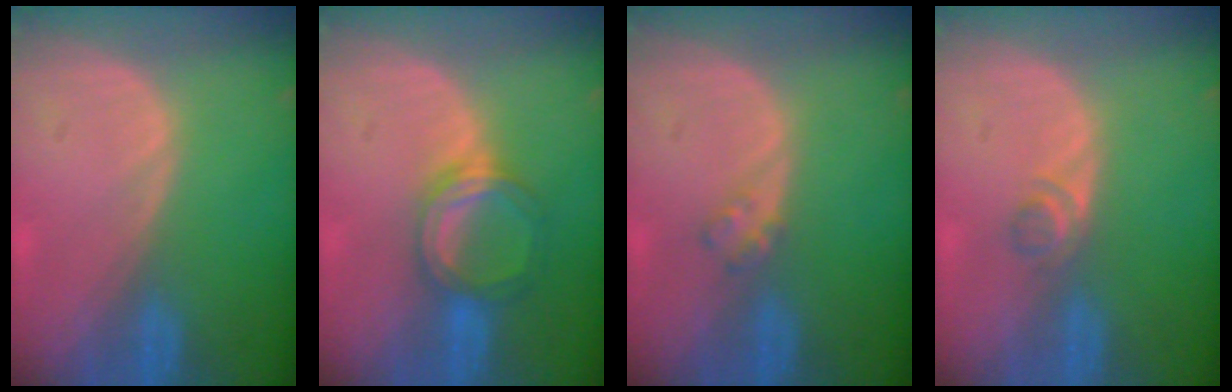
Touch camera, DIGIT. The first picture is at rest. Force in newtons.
{"total": 5.1, "press": 5.0, "slide": 1.1}
{"total": 1.7, "press": 1.7, "slide": 0.3}
{"total": 1.9, "press": 1.7, "slide": 0.8}